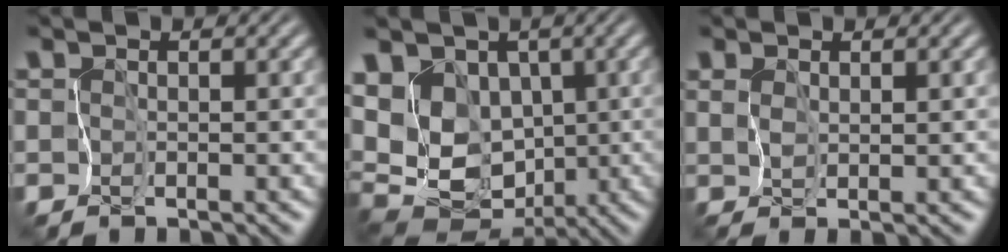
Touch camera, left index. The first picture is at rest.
{"total": 11.2, "force": [1.9, 8.3, 7.3], "torque": [-0.144, 0.017, 0.021]}
{"total": 1.0, "force": [0.6, -0.8, 0.0], "torque": [-0.014, 0.000, 0.013]}